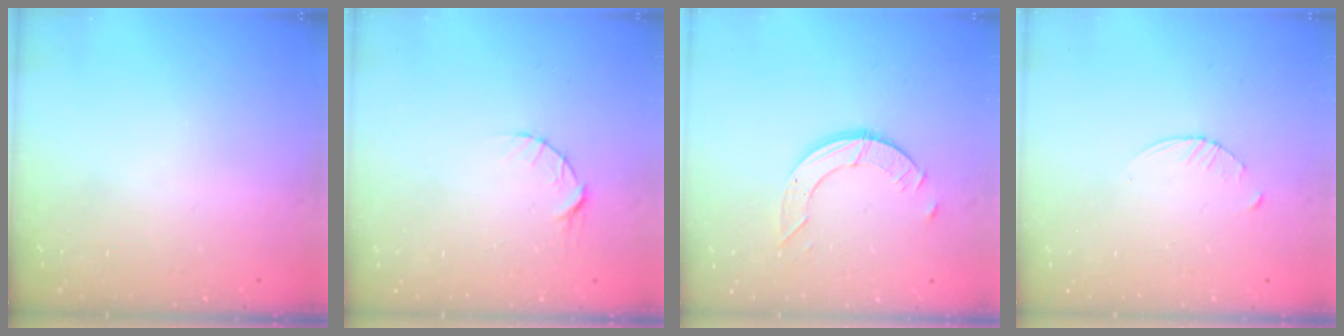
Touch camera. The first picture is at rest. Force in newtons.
{"total": 5.0, "press": 4.9, "slide": 0.7}
{"total": 6.0, "press": 6.0, "slide": 0.5}
{"total": 3.2, "press": 3.2, "slide": 0.5}